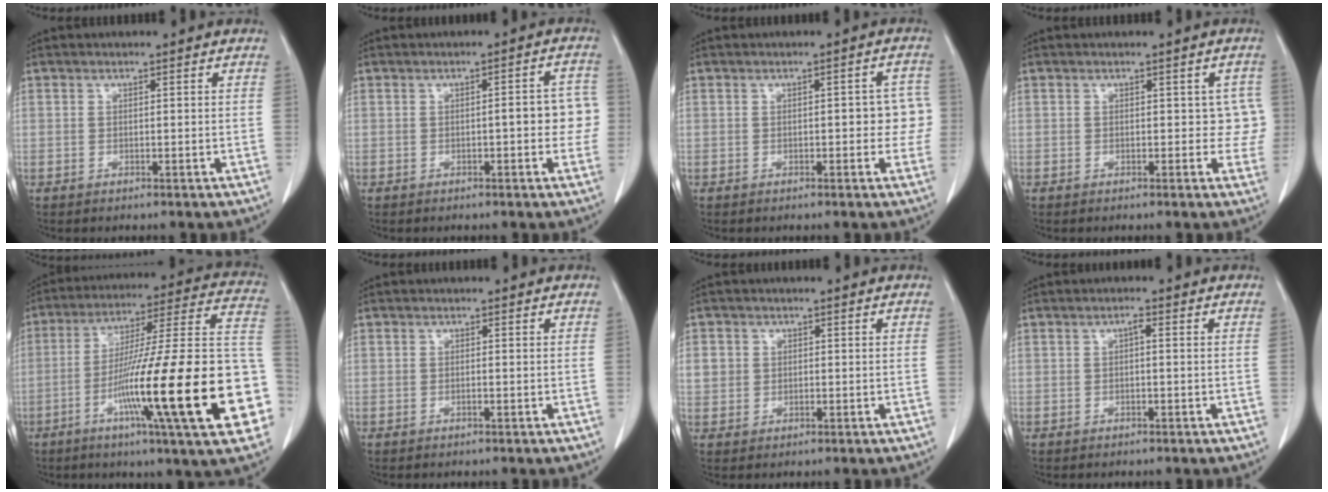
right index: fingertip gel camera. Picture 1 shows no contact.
{"total": 5.5, "force": [-0.5, 1.7, 5.2], "torque": [-0.049, 0.017, -0.011]}
{"total": 4.6, "force": [-0.2, 2.2, 4.1], "torque": [-0.031, 0.021, -0.004]}
{"total": 3.1, "force": [0.1, 2.2, 2.2], "torque": [-0.002, 0.015, -0.002]}
{"total": 28.9, "force": [-8.9, 1.6, 27.5], "torque": [-0.351, -0.010, -0.148]}
{"total": 0.0}
{"total": 3.2, "force": [0.6, 3.0, 0.9], "torque": [-0.010, 0.008, 0.015]}
{"total": 1.0, "force": [0.1, 0.3, 1.0], "torque": [-0.016, 0.003, 0.001]}